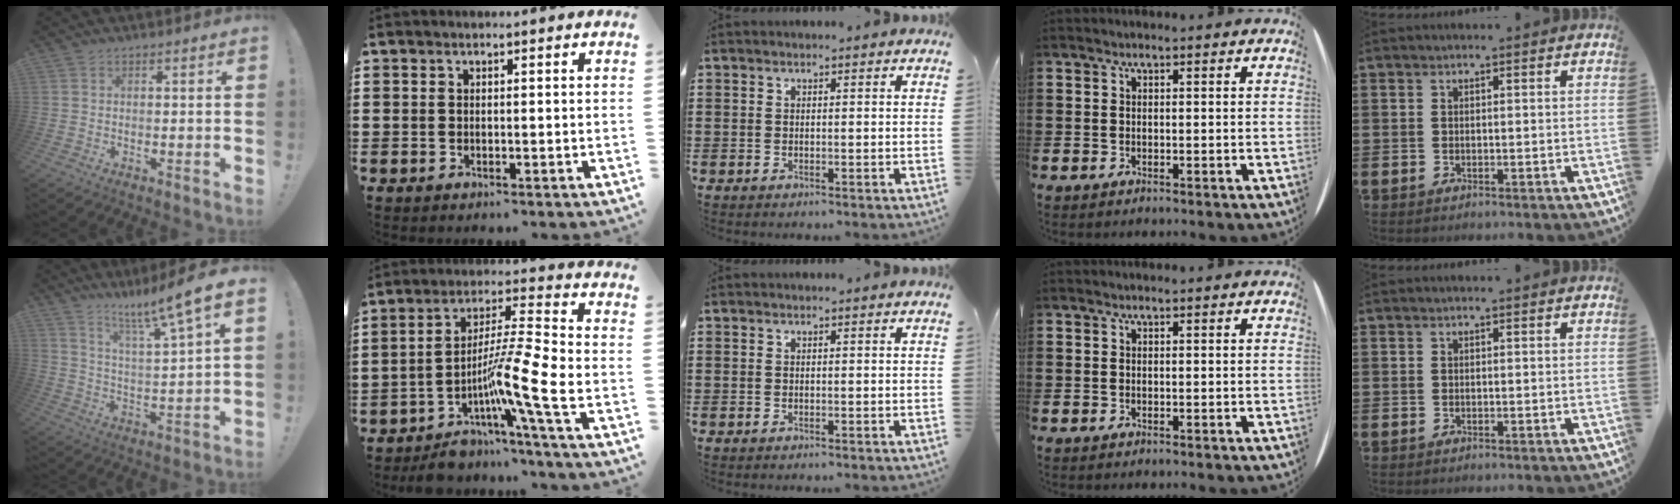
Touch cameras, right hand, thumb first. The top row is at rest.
{"thumb": {"total": 11.6, "force": [8.5, -0.3, 7.8], "torque": [-0.140, -0.062, 0.131]}, "index": {"total": 11.8, "force": [-5.0, 1.1, 10.6], "torque": [-0.200, -0.010, -0.097]}}